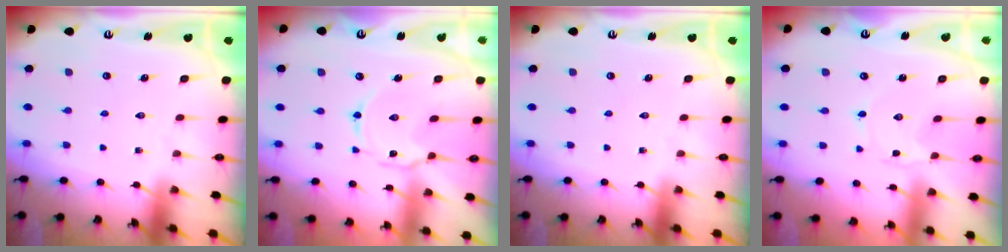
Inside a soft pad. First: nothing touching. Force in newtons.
{"total": 5.5, "press": 5.5, "slide": 0.4}
{"total": 0.0}
{"total": 1.1, "press": 1.1, "slide": 0.2}